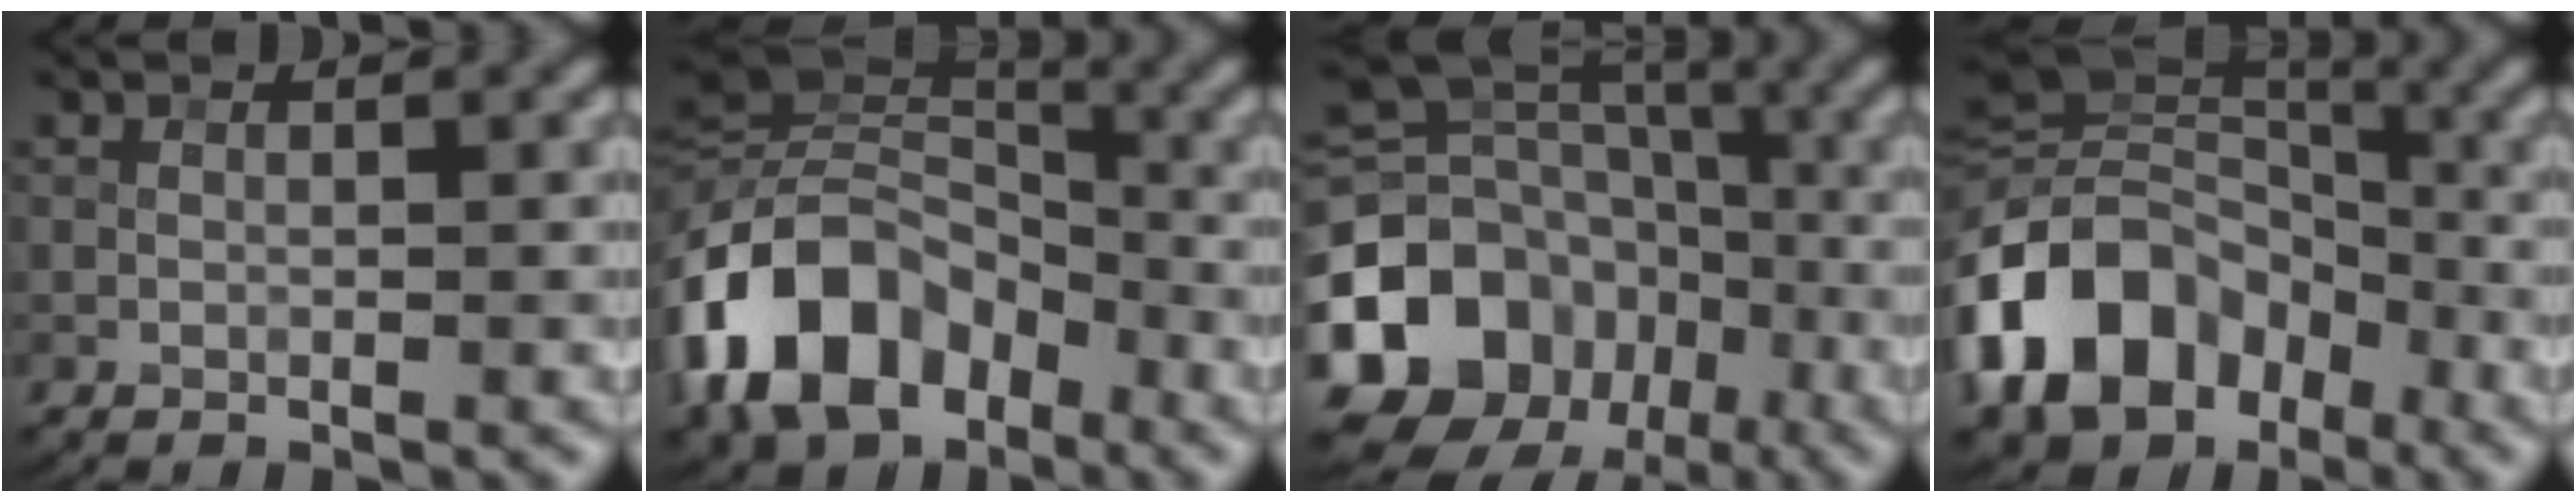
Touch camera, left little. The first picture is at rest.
{"total": 12.7, "force": [-5.6, 8.4, 7.8], "torque": [-0.157, 0.012, -0.119]}
{"total": 16.3, "force": [-7.0, 13.2, 6.5], "torque": [-0.153, -0.011, -0.126]}
{"total": 13.6, "force": [-5.6, 9.7, 7.8], "torque": [-0.163, 0.000, -0.113]}